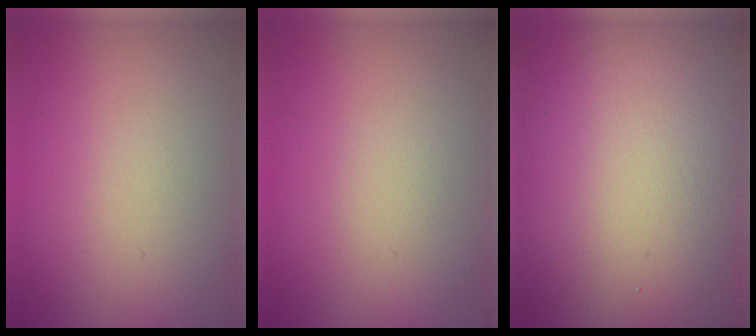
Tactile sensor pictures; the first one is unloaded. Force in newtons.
{"total": 0.6, "press": 0.6, "slide": 0.1}
{"total": 22.5, "press": 22.5, "slide": 1.3}